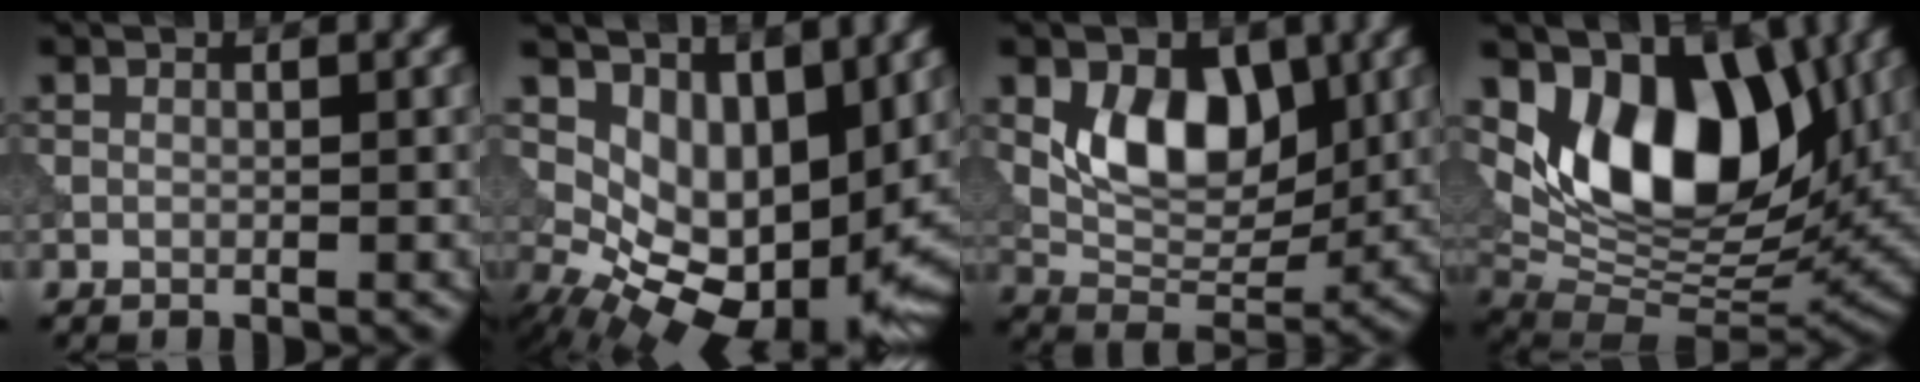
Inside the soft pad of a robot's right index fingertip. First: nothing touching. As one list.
[{"total": 9.4, "force": [1.9, 5.3, 7.5], "torque": [-0.133, -0.029, 0.054]}, {"total": 6.7, "force": [1.6, 4.2, 5.0], "torque": [-0.077, -0.012, 0.030]}, {"total": 10.6, "force": [3.3, 6.1, 8.0], "torque": [-0.115, -0.015, 0.057]}]